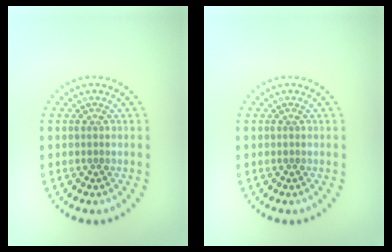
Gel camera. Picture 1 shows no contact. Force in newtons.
{"total": 0.0}